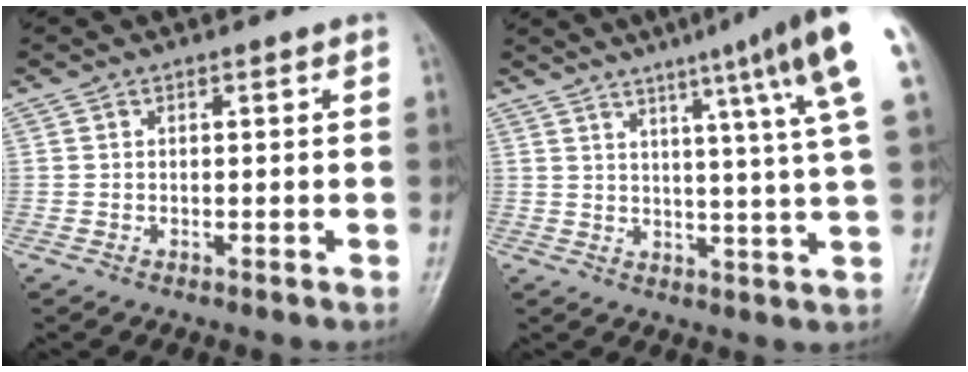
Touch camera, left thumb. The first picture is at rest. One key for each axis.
{"total": 16.3, "fx": 8.5, "fy": 0.0, "fz": 13.9, "tx": -0.188, "ty": -0.027, "tz": 0.097}